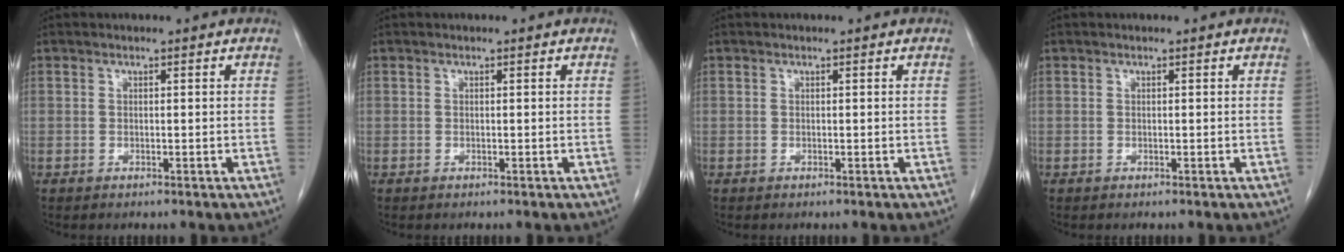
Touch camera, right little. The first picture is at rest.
{"total": 0.0}
{"total": 0.0}
{"total": 0.0}